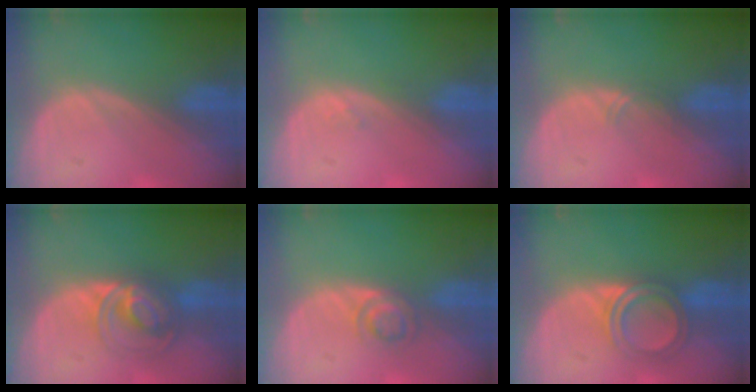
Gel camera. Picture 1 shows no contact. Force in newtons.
{"total": 0.7, "press": 0.6, "slide": 0.3}
{"total": 0.8, "press": 0.7, "slide": 0.4}
{"total": 7.0, "press": 6.1, "slide": 3.6}
{"total": 3.0, "press": 2.9, "slide": 0.2}
{"total": 4.8, "press": 4.6, "slide": 1.4}